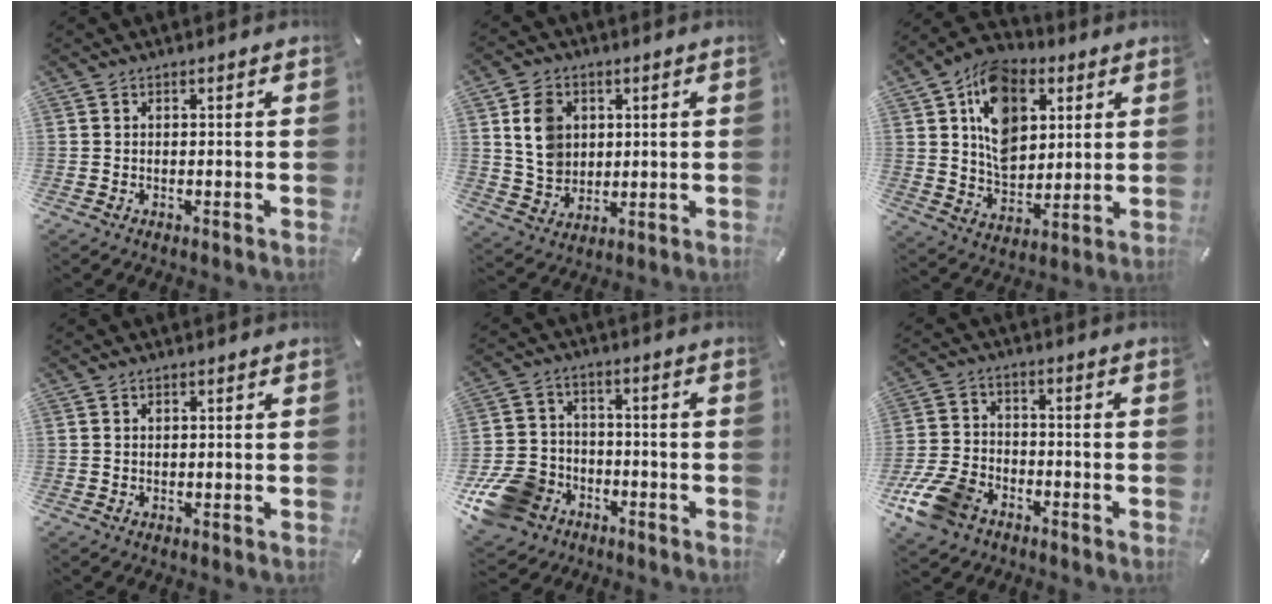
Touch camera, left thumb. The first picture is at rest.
{"total": 9.0, "force": [2.3, 7.8, 3.9], "torque": [-0.069, 0.006, 0.044]}
{"total": 15.4, "force": [5.8, 11.3, 8.7], "torque": [-0.155, -0.009, 0.112]}
{"total": 0.9, "force": [0.4, 0.6, 0.5], "torque": [-0.010, 0.004, 0.006]}
{"total": 13.5, "force": [-6.3, 10.7, 5.4], "torque": [-0.113, 0.046, -0.109]}
{"total": 11.2, "force": [-6.6, 7.1, 5.6], "torque": [-0.121, 0.034, -0.121]}